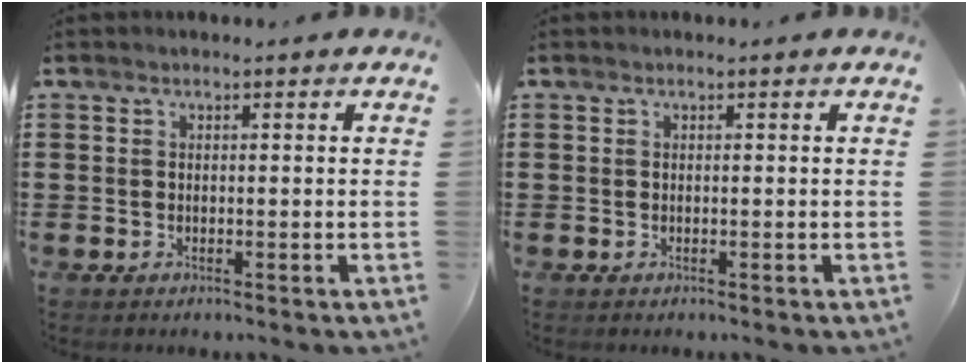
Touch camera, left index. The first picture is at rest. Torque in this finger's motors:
{"motor_torque": [0.00, 0.00, 0.00, 0.00]}